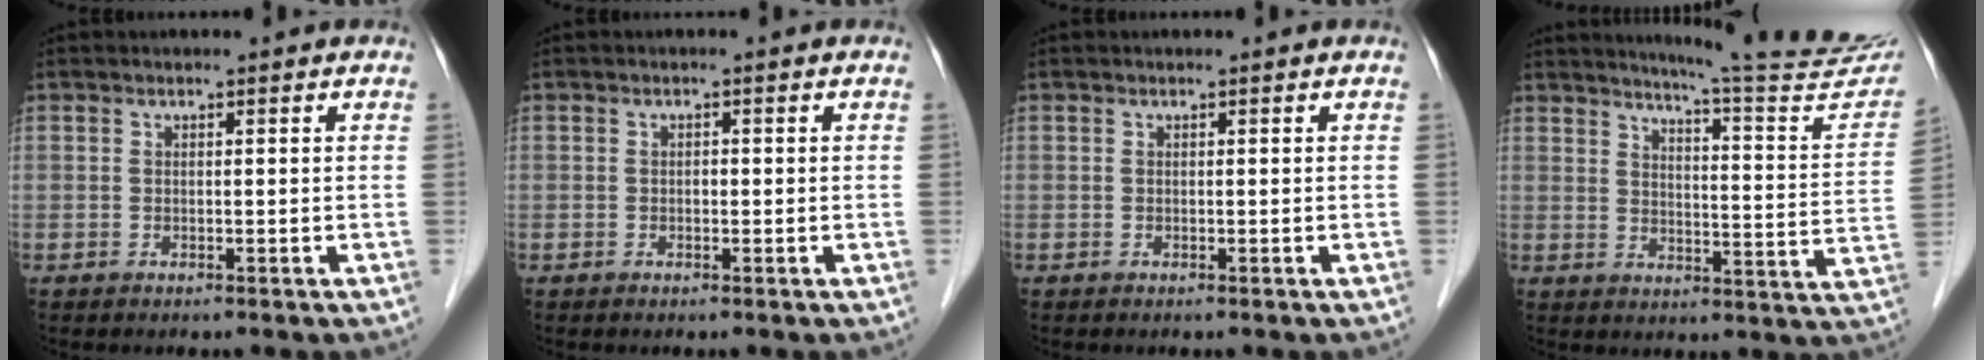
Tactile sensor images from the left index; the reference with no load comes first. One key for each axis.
{"total": 0.7, "fx": -0.2, "fy": 0.4, "fz": 0.5, "tx": -0.007, "ty": 0.002, "tz": -0.005}
{"total": 0.0}
{"total": 19.9, "fx": 18.6, "fy": -0.4, "fz": 7.2, "tx": -0.103, "ty": -0.100, "tz": 0.219}